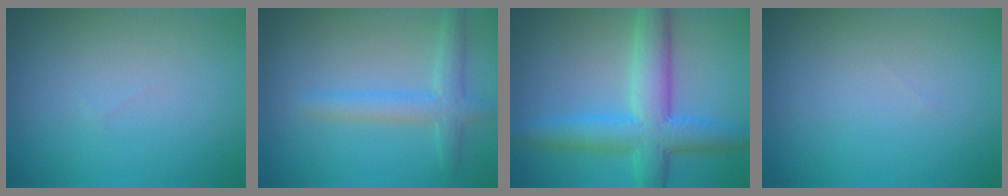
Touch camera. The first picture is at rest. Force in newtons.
{"total": 3.0, "press": 3.0, "slide": 0.2}
{"total": 7.2, "press": 7.2, "slide": 0.1}
{"total": 0.0}